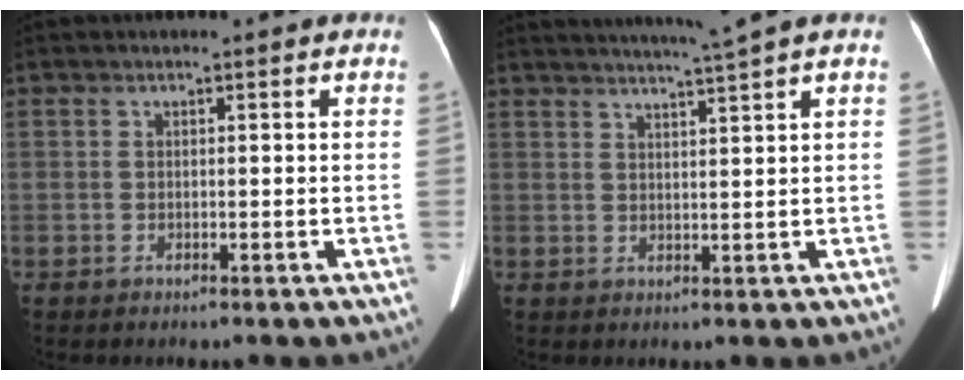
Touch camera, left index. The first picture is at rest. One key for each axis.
{"total": 6.0, "fx": 5.0, "fy": -1.9, "fz": 2.7, "tx": -0.041, "ty": -0.001, "tz": 0.078}